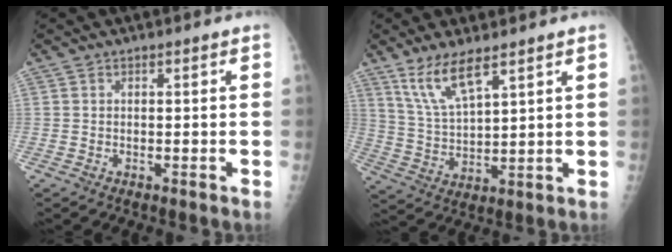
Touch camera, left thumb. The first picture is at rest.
{"total": 9.0, "force": [6.0, 2.3, 6.2], "torque": [-0.124, -0.030, 0.131]}